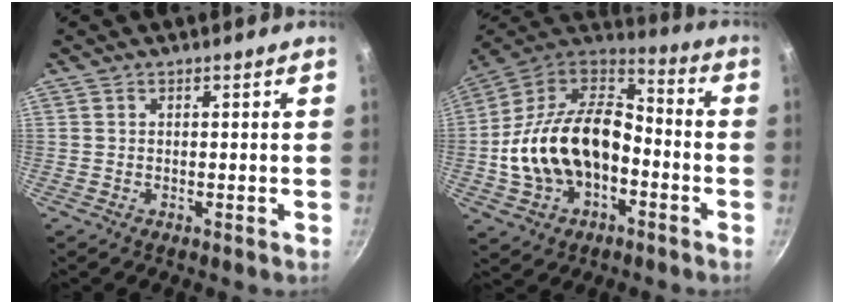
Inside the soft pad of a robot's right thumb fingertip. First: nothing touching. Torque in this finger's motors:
{"motor_torque": [0.08, 1.17, 0.99, -1.28, 0.25]}